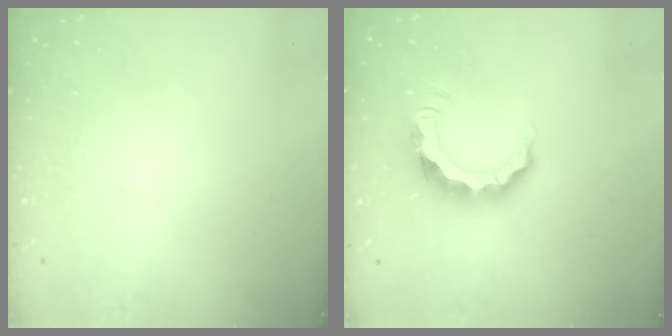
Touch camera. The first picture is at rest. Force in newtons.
{"total": 9.2, "press": 9.1, "slide": 1.0}